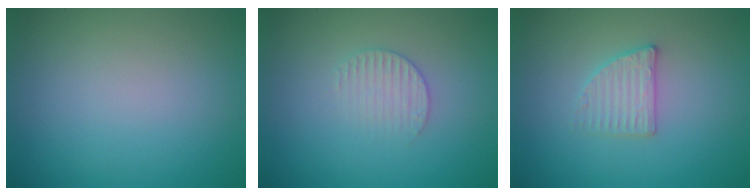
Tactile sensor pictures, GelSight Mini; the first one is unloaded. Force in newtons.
{"total": 1.9, "press": 1.9, "slide": 0.3}
{"total": 2.3, "press": 2.2, "slide": 0.5}